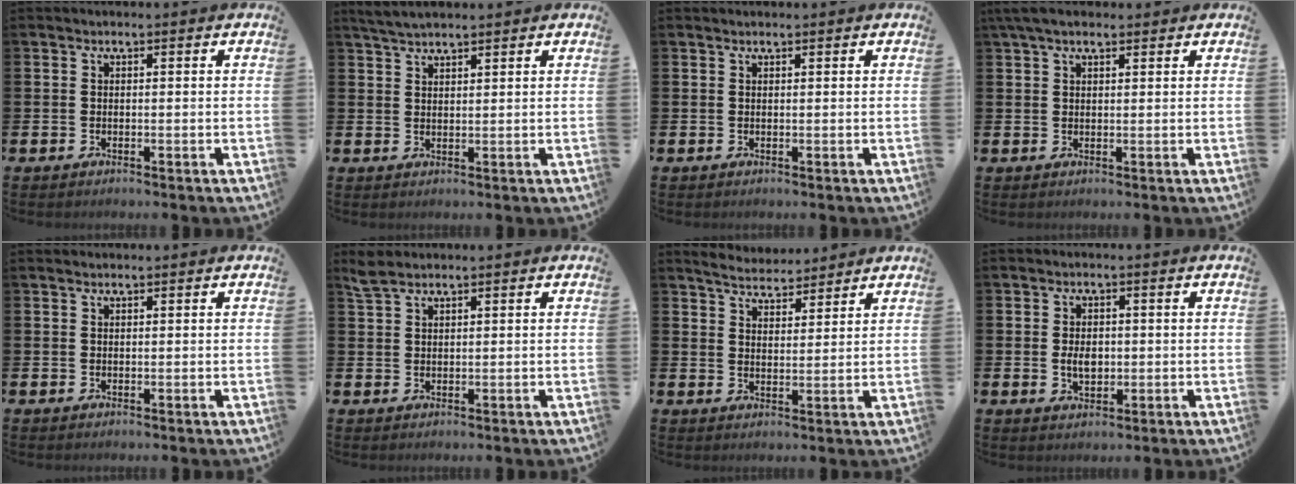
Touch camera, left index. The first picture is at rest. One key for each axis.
{"total": 3.4, "fx": 3.2, "fy": 0.4, "fz": 1.0, "tx": -0.026, "ty": -0.005, "tz": 0.061}
{"total": 0.7, "fx": 0.7, "fy": 0.0, "fz": 0.1, "tx": 0.006, "ty": -0.003, "tz": 0.012}
{"total": 3.9, "fx": 3.0, "fy": 1.3, "fz": 2.2, "tx": -0.040, "ty": -0.002, "tz": 0.054}
{"total": 0.9, "fx": 0.8, "fy": 0.0, "fz": 0.3, "tx": 0.003, "ty": -0.002, "tz": 0.014}
{"total": 2.9, "fx": 2.5, "fy": 1.0, "fz": 1.1, "tx": -0.009, "ty": -0.005, "tz": 0.045}
{"total": 5.0, "fx": 4.9, "fy": 0.7, "fz": 0.5, "tx": -0.016, "ty": -0.025, "tz": 0.087}
{"total": 3.2, "fx": 0.2, "fy": 2.0, "fz": 2.4, "tx": -0.023, "ty": -0.003, "tz": -0.002}